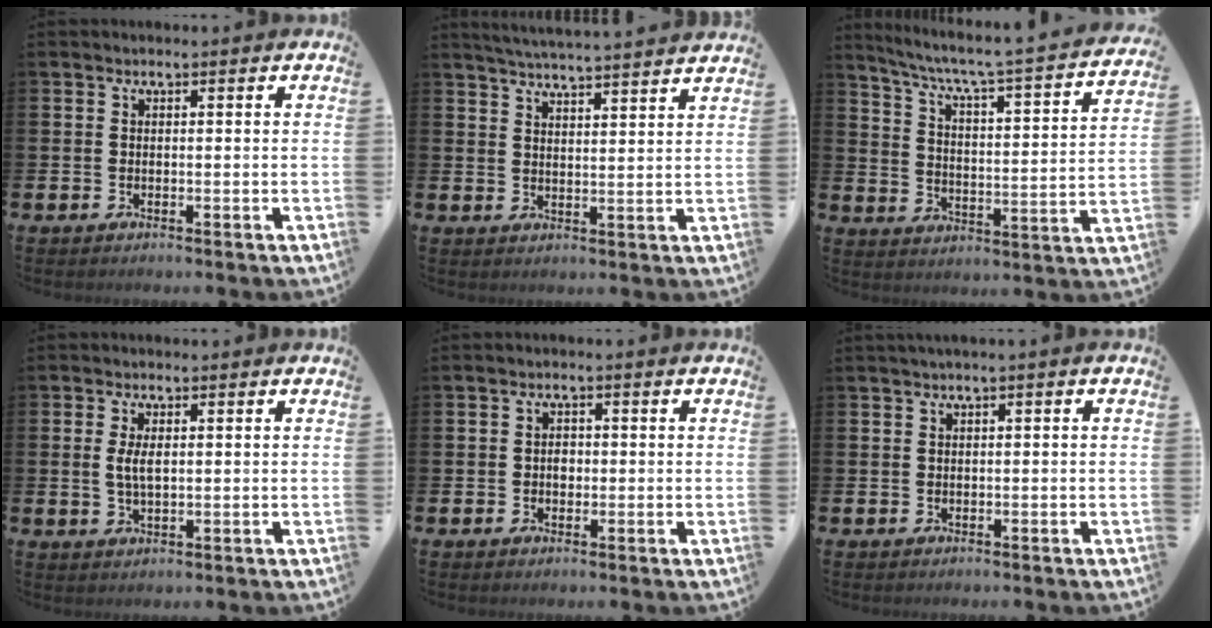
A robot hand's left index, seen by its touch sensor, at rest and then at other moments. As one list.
[{"total": 4.9, "force": [4.8, -0.7, 0.5], "torque": [-0.017, -0.036, 0.083]}, {"total": 5.1, "force": [4.4, 0.1, 2.6], "torque": [-0.072, -0.048, 0.062]}, {"total": 3.0, "force": [0.6, 1.2, 2.6], "torque": [-0.039, 0.001, 0.004]}, {"total": 1.6, "force": [-0.1, 1.3, 0.9], "torque": [0.005, 0.000, -0.010]}, {"total": 0.7, "force": [0.2, -0.1, 0.7], "torque": [-0.013, 0.002, 0.003]}]